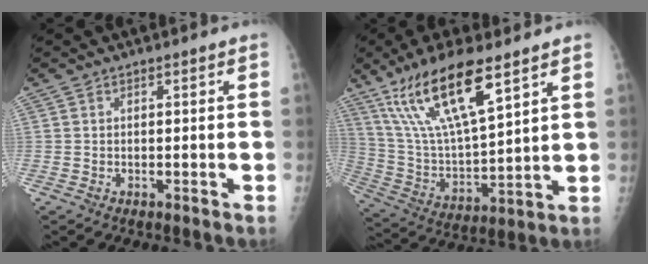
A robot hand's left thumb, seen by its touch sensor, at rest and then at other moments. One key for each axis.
{"total": 17.9, "fx": 10.9, "fy": 4.9, "fz": 13.4, "tx": -0.242, "ty": -0.042, "tz": 0.219}